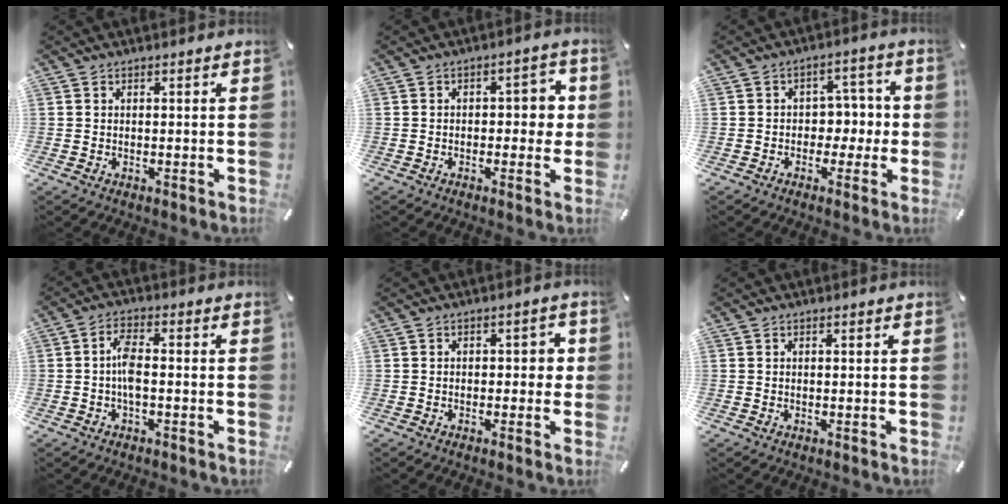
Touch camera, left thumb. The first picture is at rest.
{"total": 5.0, "force": [-0.3, 3.0, 4.0], "torque": [-0.045, 0.003, -0.016]}
{"total": 6.1, "force": [-1.1, 5.2, 3.0], "torque": [-0.037, 0.017, -0.025]}
{"total": 5.4, "force": [-0.9, 2.1, 4.9], "torque": [-0.102, 0.004, -0.019]}
{"total": 2.5, "force": [-0.6, 1.6, 1.9], "torque": [-0.029, 0.008, -0.017]}
{"total": 0.0}